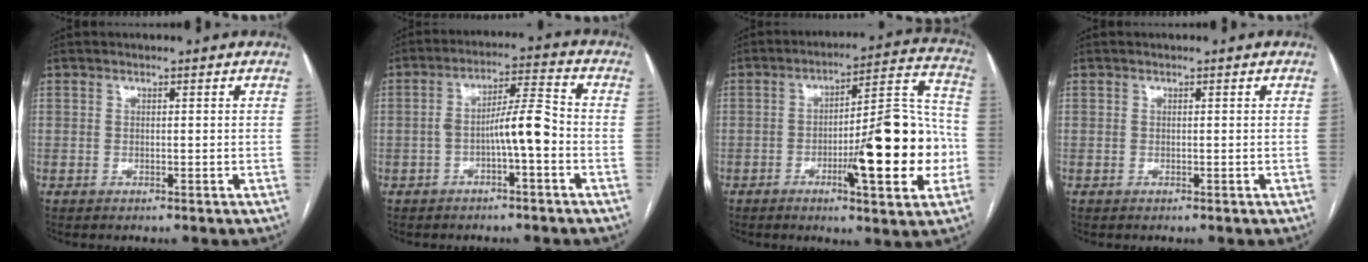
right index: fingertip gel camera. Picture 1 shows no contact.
{"total": 6.9, "force": [-2.3, 0.6, 6.5], "torque": [-0.111, 0.024, -0.036]}
{"total": 17.7, "force": [-4.2, 2.8, 16.9], "torque": [-0.246, 0.016, -0.059]}
{"total": 0.0}